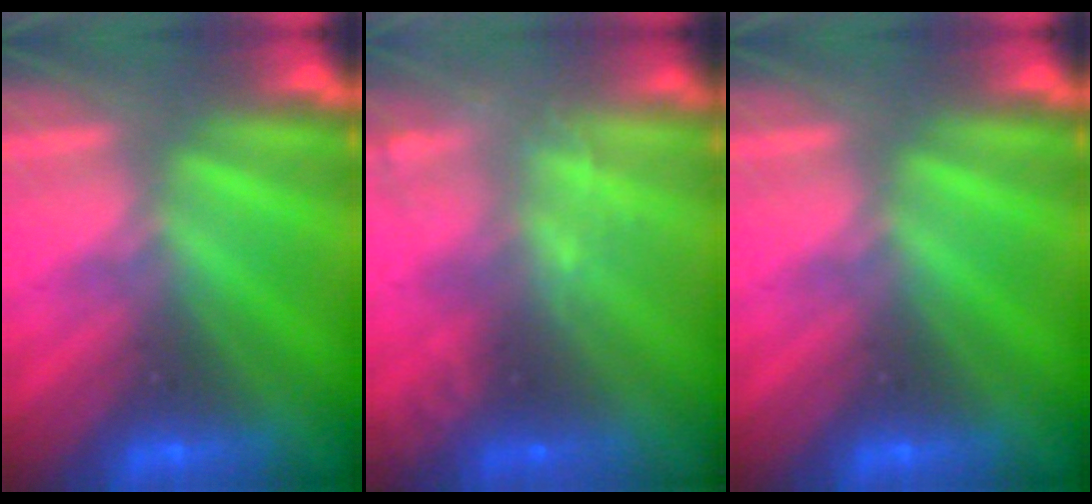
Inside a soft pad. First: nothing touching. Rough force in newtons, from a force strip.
{"total": 2.1}
{"total": 0.0}